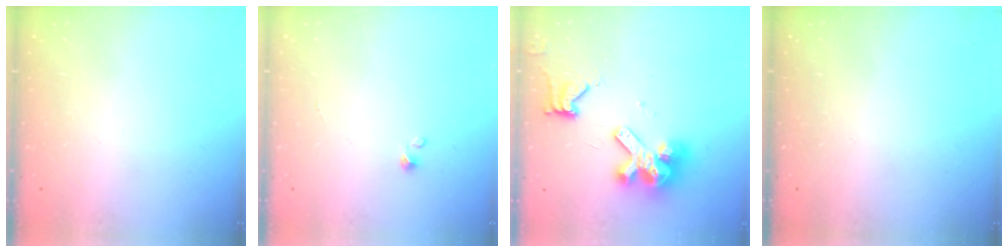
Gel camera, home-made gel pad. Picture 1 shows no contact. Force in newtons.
{"total": 0.7, "press": 0.7, "slide": 0.1}
{"total": 13.3, "press": 13.2, "slide": 1.6}
{"total": 0.0}